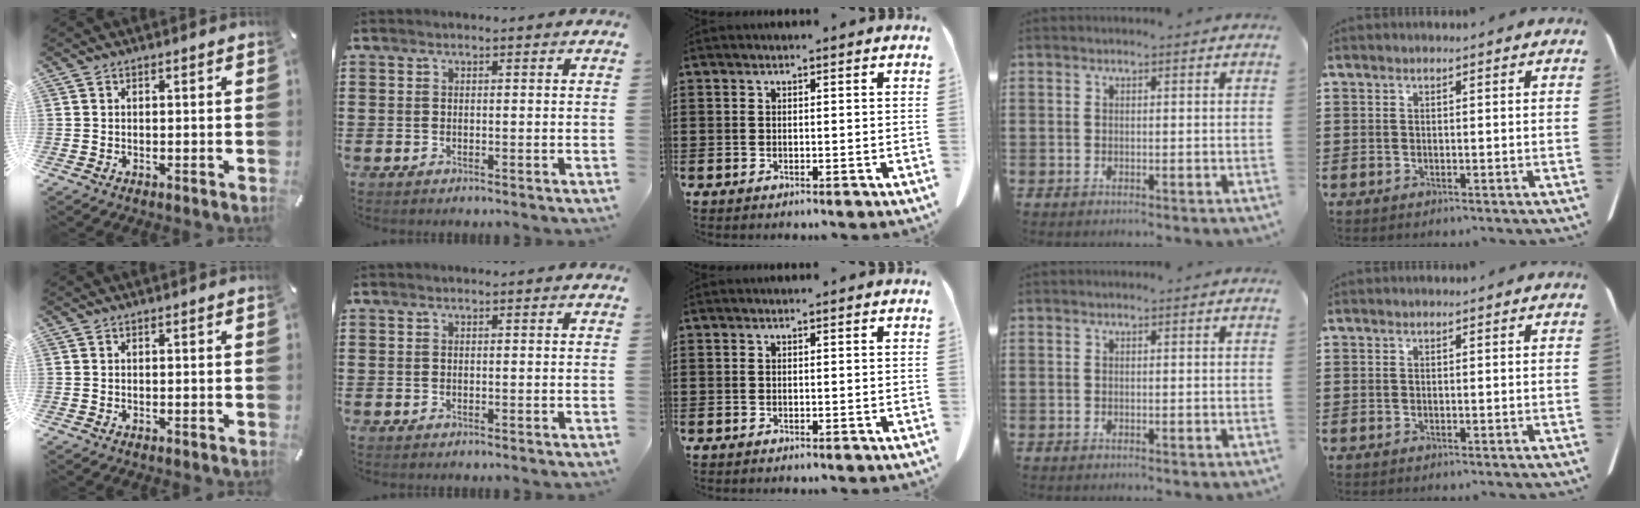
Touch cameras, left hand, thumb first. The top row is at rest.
{}